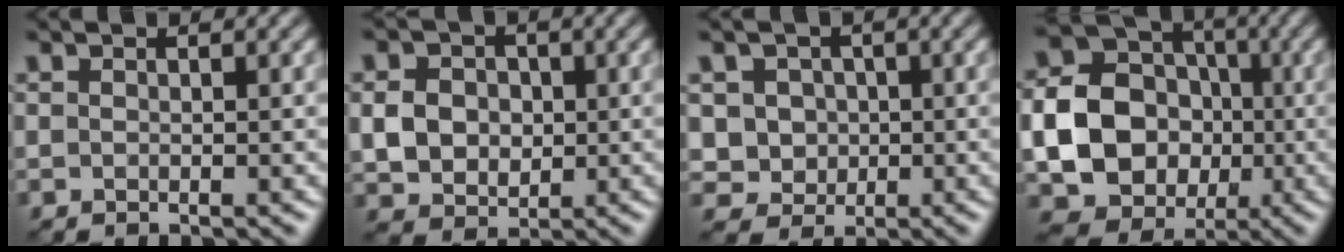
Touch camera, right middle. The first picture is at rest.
{"total": 3.8, "force": [-0.1, 3.2, 2.0], "torque": [-0.044, -0.005, -0.004]}
{"total": 4.4, "force": [0.7, 4.0, 1.8], "torque": [-0.038, 0.004, 0.012]}
{"total": 11.8, "force": [-1.5, 10.5, 5.3], "torque": [-0.100, -0.026, -0.038]}